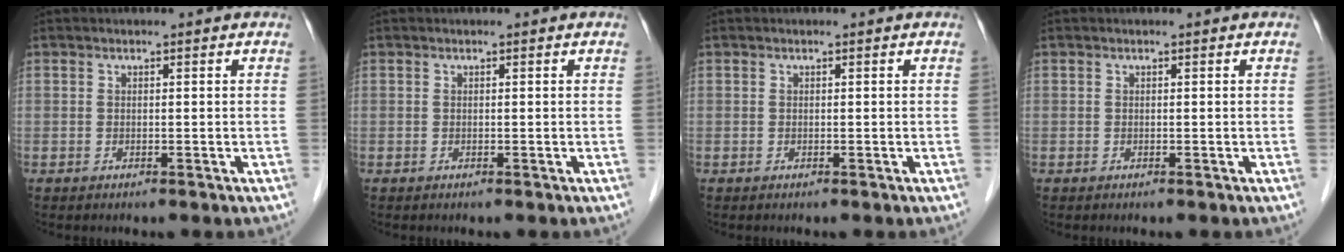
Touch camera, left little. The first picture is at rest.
{"total": 0.0}
{"total": 0.0}
{"total": 0.0}